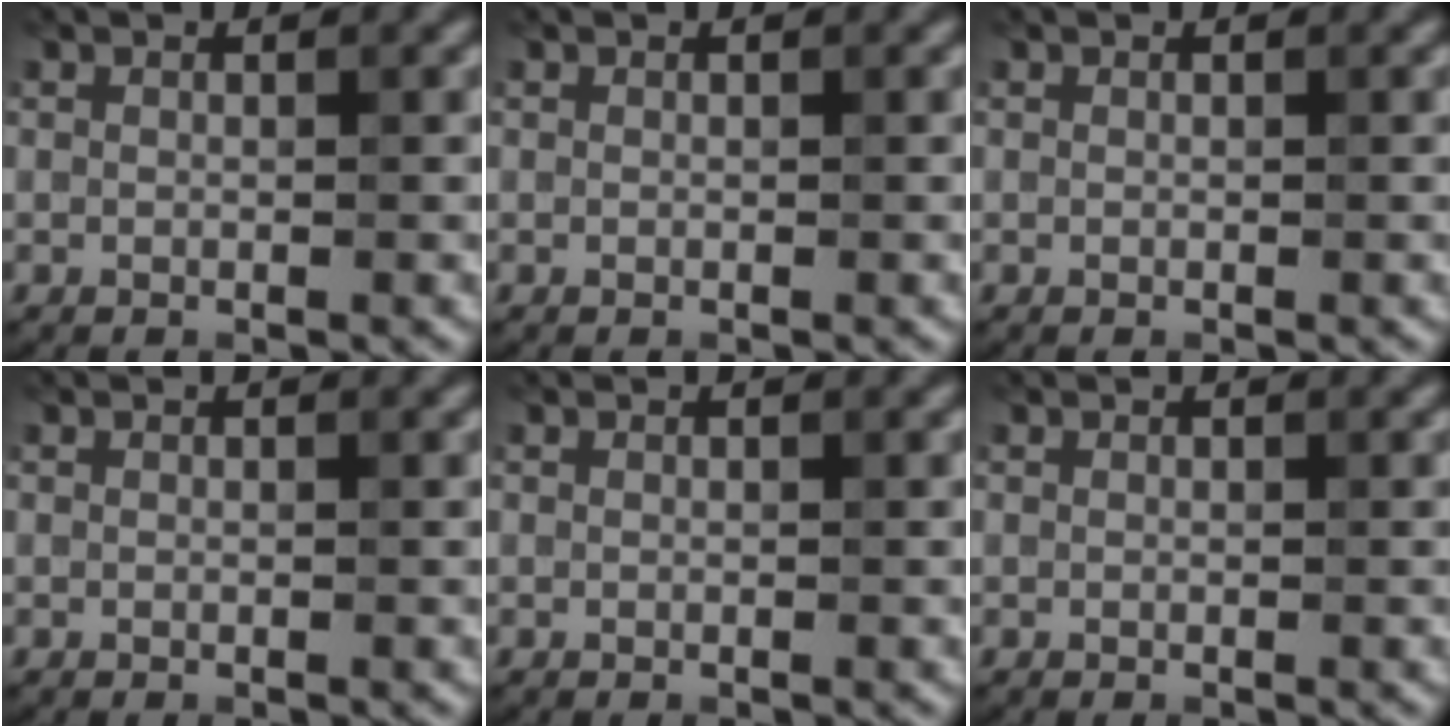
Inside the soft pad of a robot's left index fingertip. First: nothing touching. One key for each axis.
{"total": 0.0}
{"total": 0.0}
{"total": 0.0}
{"total": 0.0}
{"total": 0.0}